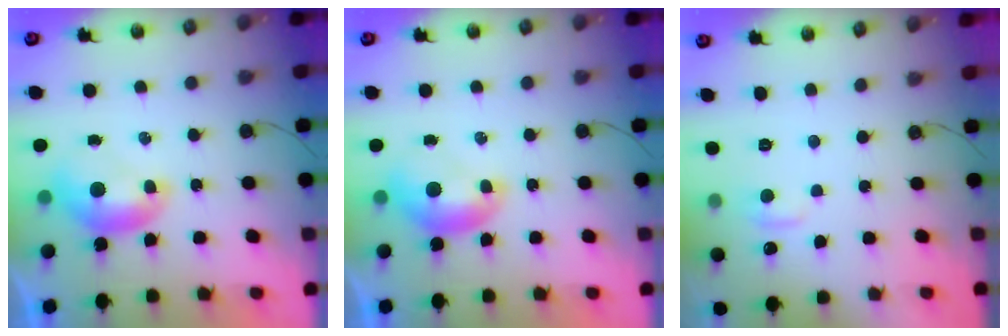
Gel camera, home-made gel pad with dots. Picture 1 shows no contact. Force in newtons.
{"total": 0.0}
{"total": 0.9, "press": 0.6, "slide": 0.7}